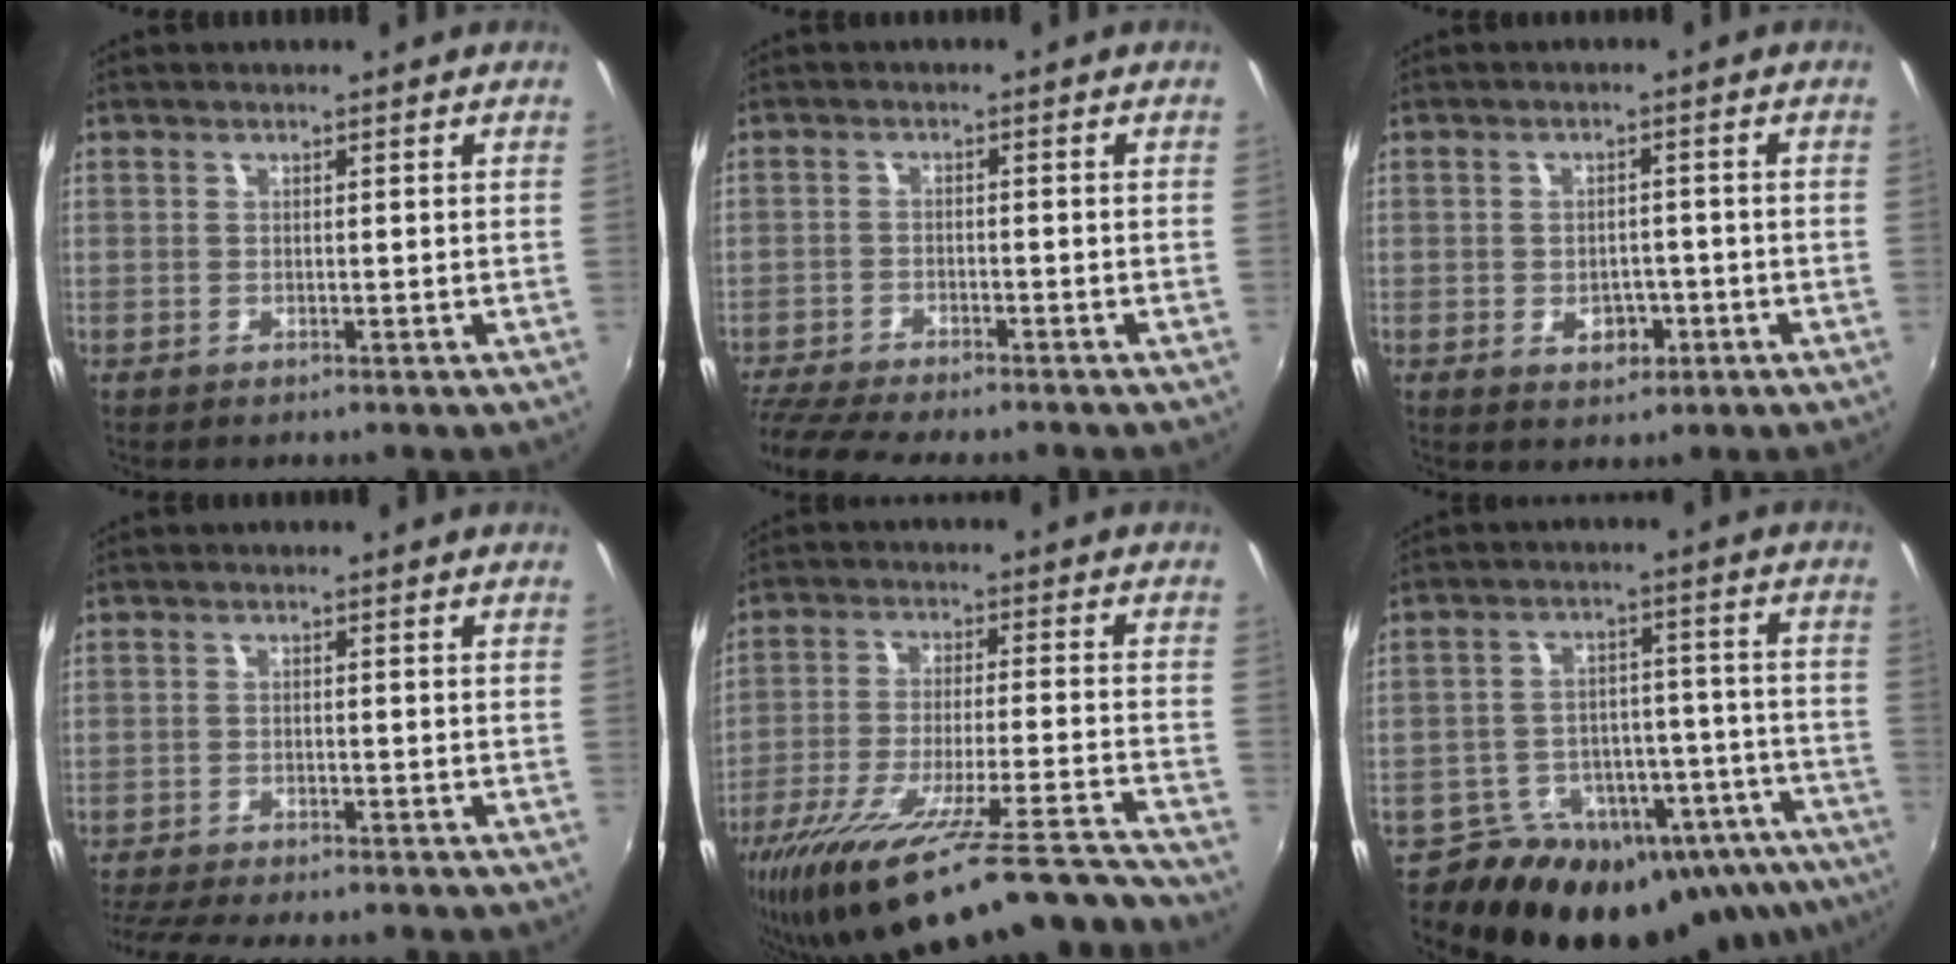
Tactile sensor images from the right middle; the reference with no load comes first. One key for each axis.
{"total": 10.8, "fx": -9.6, "fy": 1.4, "fz": 4.7, "tx": -0.122, "ty": -0.029, "tz": -0.163}
{"total": 4.1, "fx": -1.6, "fy": 3.0, "fz": 2.3, "tx": -0.040, "ty": 0.002, "tz": -0.017}
{"total": 10.0, "fx": -9.0, "fy": 1.4, "fz": 4.2, "tx": -0.104, "ty": -0.024, "tz": -0.143}
{"total": 25.9, "fx": -22.3, "fy": 2.2, "fz": 13.0, "tx": -0.226, "ty": -0.058, "tz": -0.343}
{"total": 24.9, "fx": -18.7, "fy": 12.8, "fz": 10.2, "tx": -0.165, "ty": 0.030, "tz": -0.234}